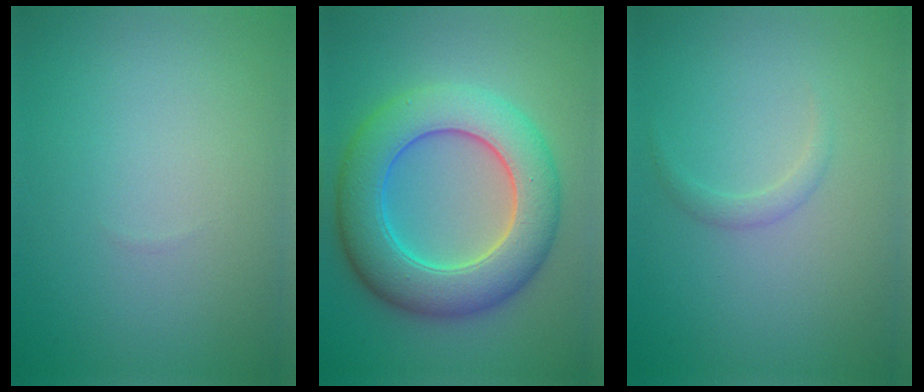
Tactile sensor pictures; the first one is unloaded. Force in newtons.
{"total": 9.2, "press": 9.2, "slide": 0.4}
{"total": 1.0, "press": 1.0, "slide": 0.1}